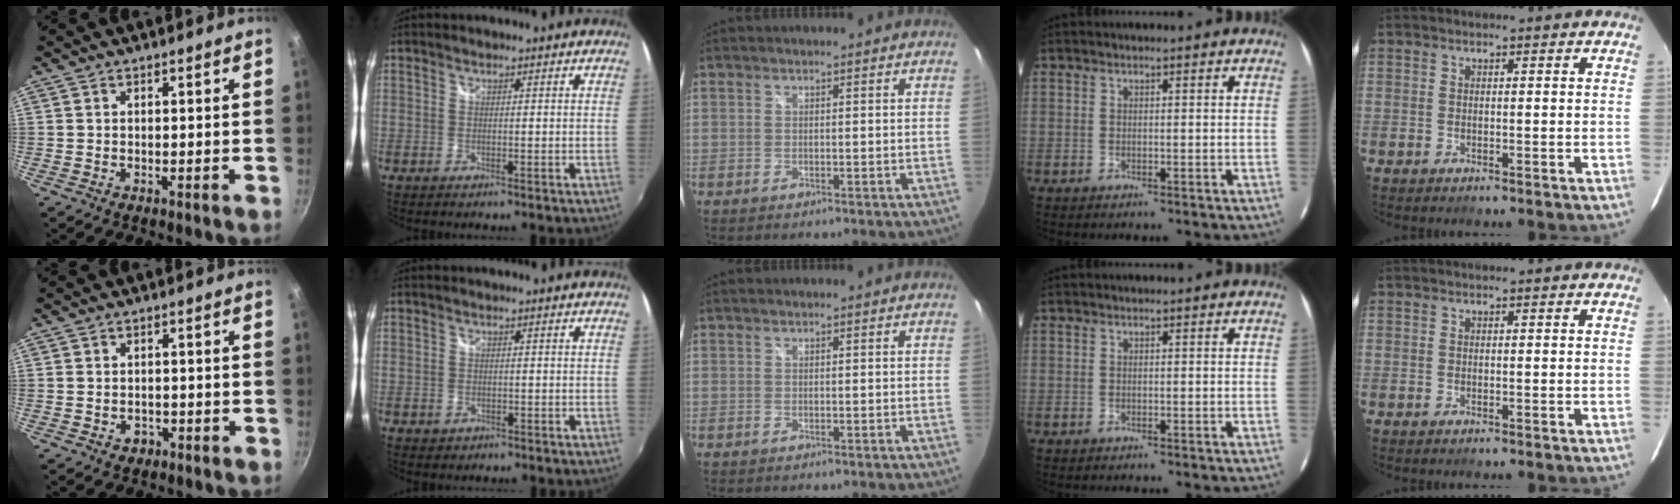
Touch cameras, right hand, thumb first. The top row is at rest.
{"thumb": {"total": 2.1, "force": [-0.9, 1.7, 0.9], "torque": [-0.010, 0.007, -0.007]}, "index": {"total": 1.6, "force": [-0.6, 1.4, 0.5], "torque": [-0.010, -0.003, -0.006]}}